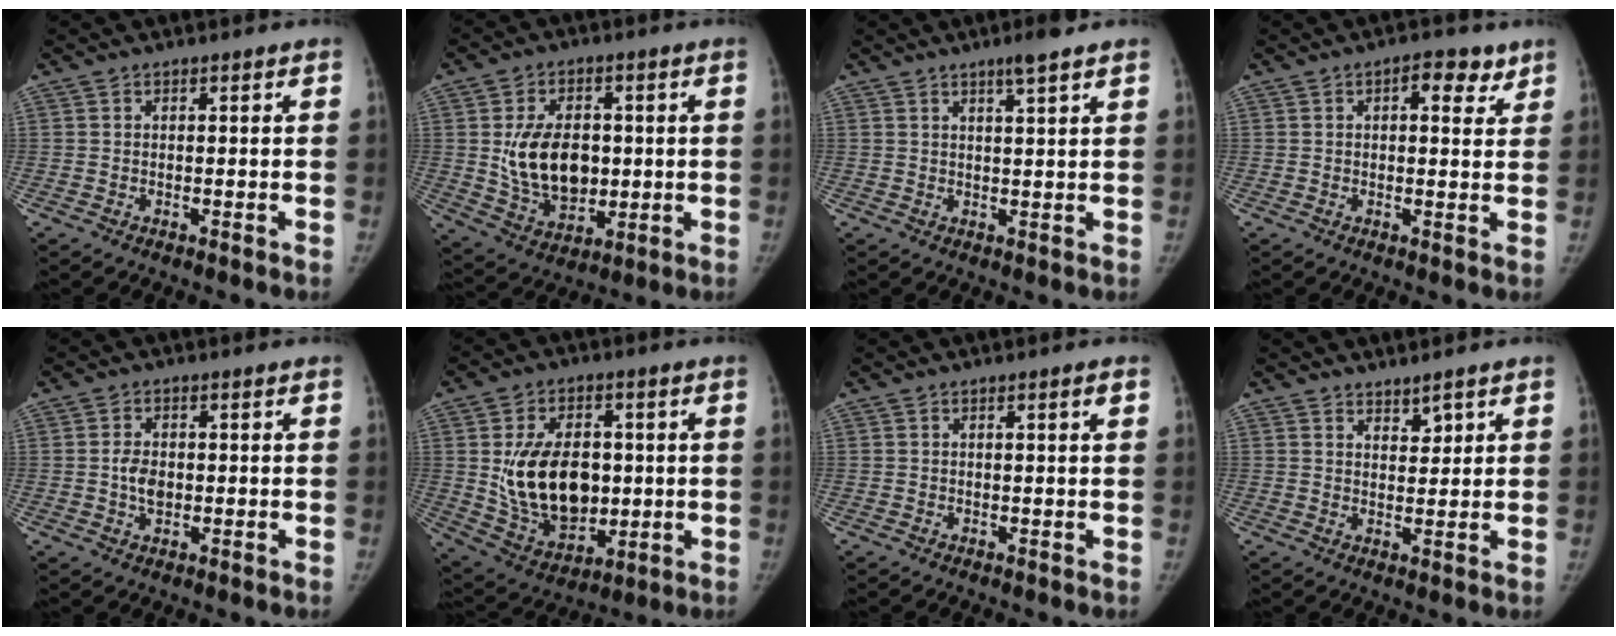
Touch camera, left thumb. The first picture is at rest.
{"total": 13.9, "force": [0.6, 9.6, 10.0], "torque": [-0.131, -0.011, 0.025]}
{"total": 4.1, "force": [2.8, 0.1, 3.0], "torque": [-0.050, -0.015, 0.046]}
{"total": 5.4, "force": [2.8, 2.6, 3.8], "torque": [-0.026, -0.008, 0.031]}
{"total": 3.6, "force": [-0.2, 2.5, 2.6], "torque": [-0.042, 0.004, -0.005]}
{"total": 17.9, "force": [0.7, 12.1, 13.1], "torque": [-0.176, -0.011, 0.032]}
{"total": 1.3, "force": [0.5, -0.1, 1.2], "torque": [-0.020, 0.000, 0.007]}
{"total": 2.7, "force": [2.1, 1.3, 1.2], "torque": [-0.008, -0.017, 0.039]}